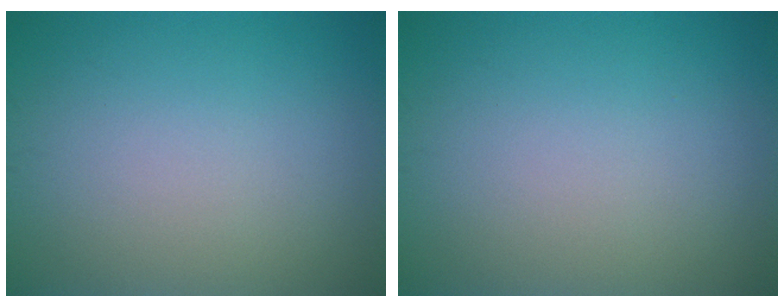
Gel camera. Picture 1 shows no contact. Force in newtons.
{"total": 0.0}